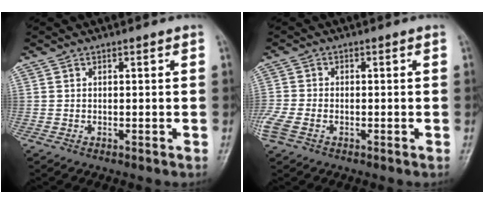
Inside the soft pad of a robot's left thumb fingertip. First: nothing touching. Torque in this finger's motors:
{"motor_torque": [-0.10, 0.50, 0.66, 0.36, 0.18]}